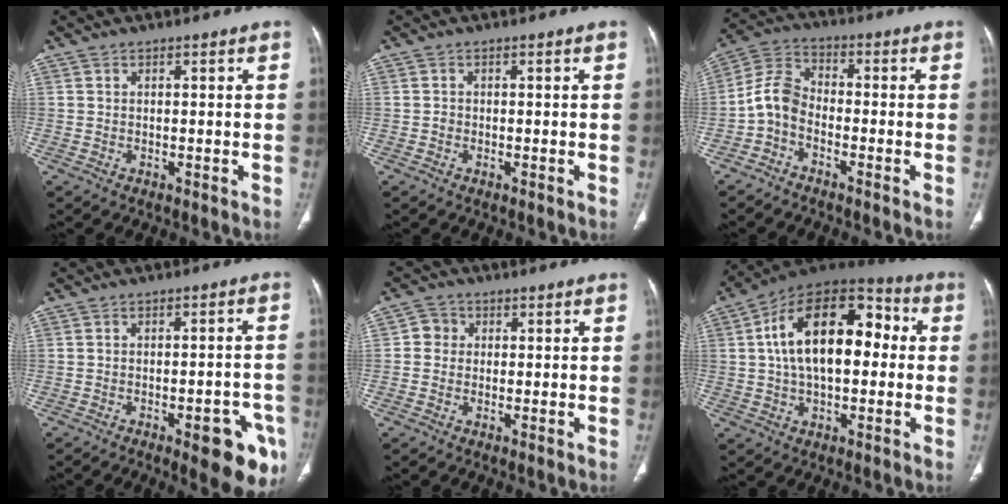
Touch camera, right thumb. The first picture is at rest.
{"total": 0.6, "force": [-0.3, 0.5, 0.2], "torque": [0.000, 0.002, -0.007]}
{"total": 6.4, "force": [-2.5, 4.0, 4.3], "torque": [-0.083, 0.033, -0.067]}
{"total": 11.4, "force": [-5.5, 3.9, 9.2], "torque": [-0.080, 0.022, -0.061]}
{"total": 3.0, "force": [0.2, 2.8, 0.9], "torque": [0.003, 0.007, -0.003]}
{"total": 20.5, "force": [2.4, 11.6, 16.7], "torque": [-0.252, 0.042, 0.029]}